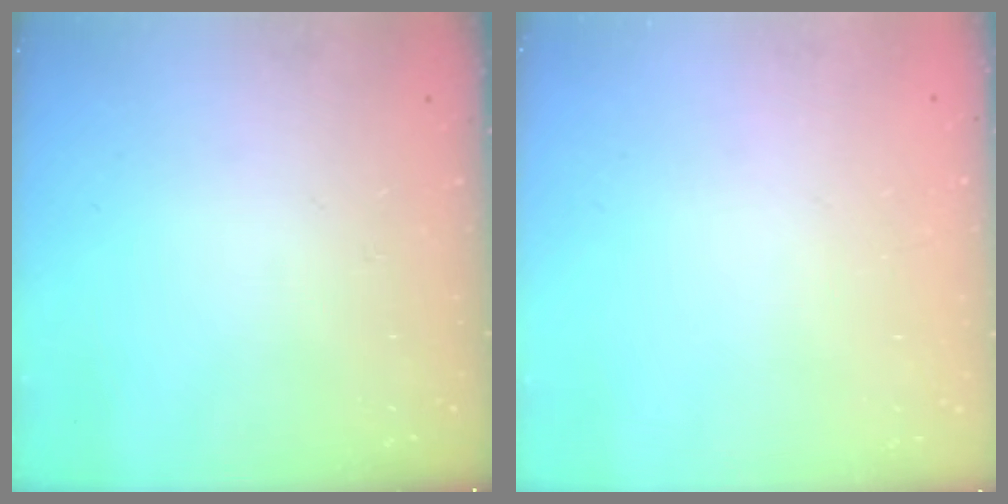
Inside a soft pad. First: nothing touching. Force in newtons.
{"total": 2.2, "press": 2.2, "slide": 0.1}